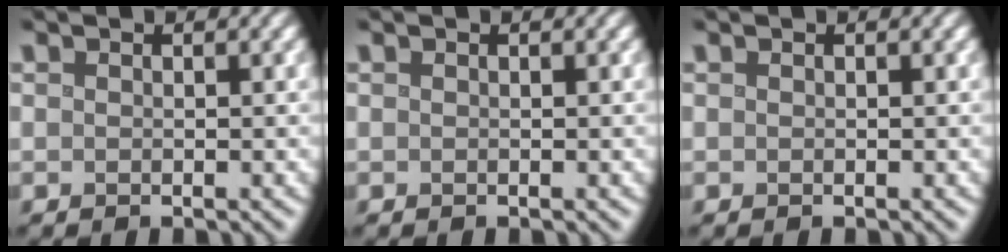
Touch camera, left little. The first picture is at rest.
{"total": 0.0}
{"total": 0.0}